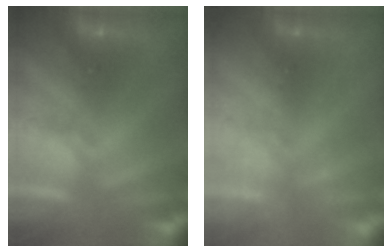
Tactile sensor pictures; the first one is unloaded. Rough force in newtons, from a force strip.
{"total": 2.2}